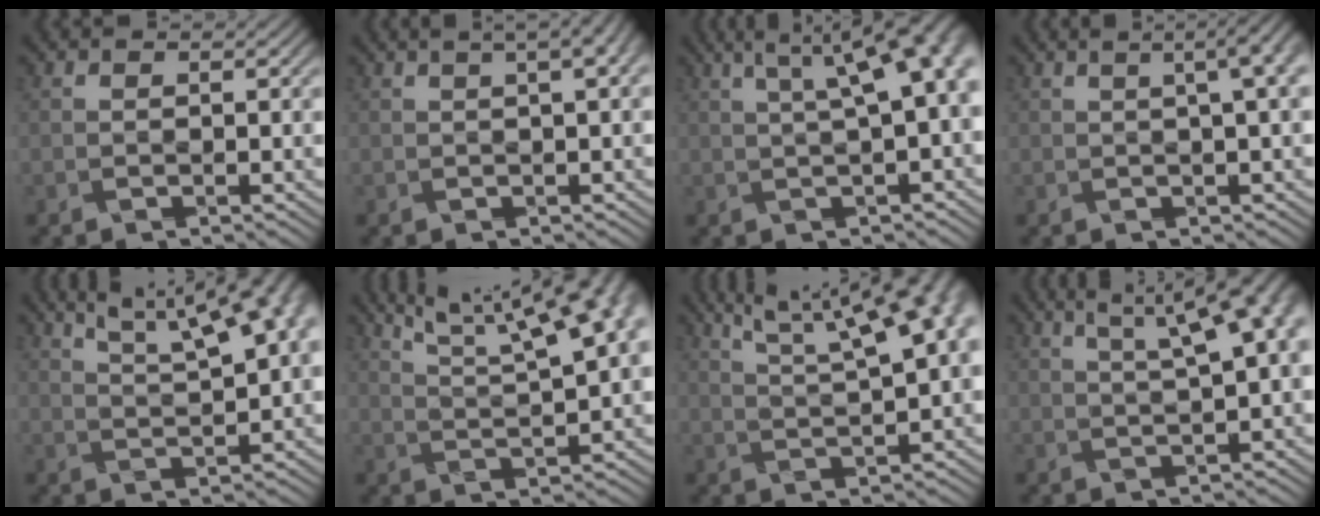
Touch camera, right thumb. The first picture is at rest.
{"total": 7.3, "force": [3.1, 3.1, 5.8], "torque": [-0.055, 0.041, 0.020]}
{"total": 11.0, "force": [3.3, 3.8, 9.8], "torque": [-0.111, 0.045, 0.031]}
{"total": 6.2, "force": [1.9, 2.2, 5.4], "torque": [-0.050, 0.030, 0.012]}
{"total": 12.7, "force": [6.5, 4.2, 10.0], "torque": [-0.147, 0.038, 0.088]}
{"total": 17.0, "force": [9.5, 5.1, 13.2], "torque": [-0.193, 0.047, 0.132]}
{"total": 17.6, "force": [8.4, 6.0, 14.3], "torque": [-0.188, 0.065, 0.118]}
{"total": 11.5, "force": [4.4, 3.7, 9.9], "torque": [-0.120, 0.047, 0.043]}